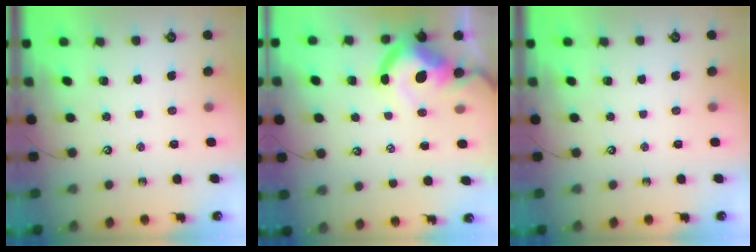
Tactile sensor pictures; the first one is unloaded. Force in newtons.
{"total": 11.0, "press": 10.9, "slide": 1.6}
{"total": 0.0}